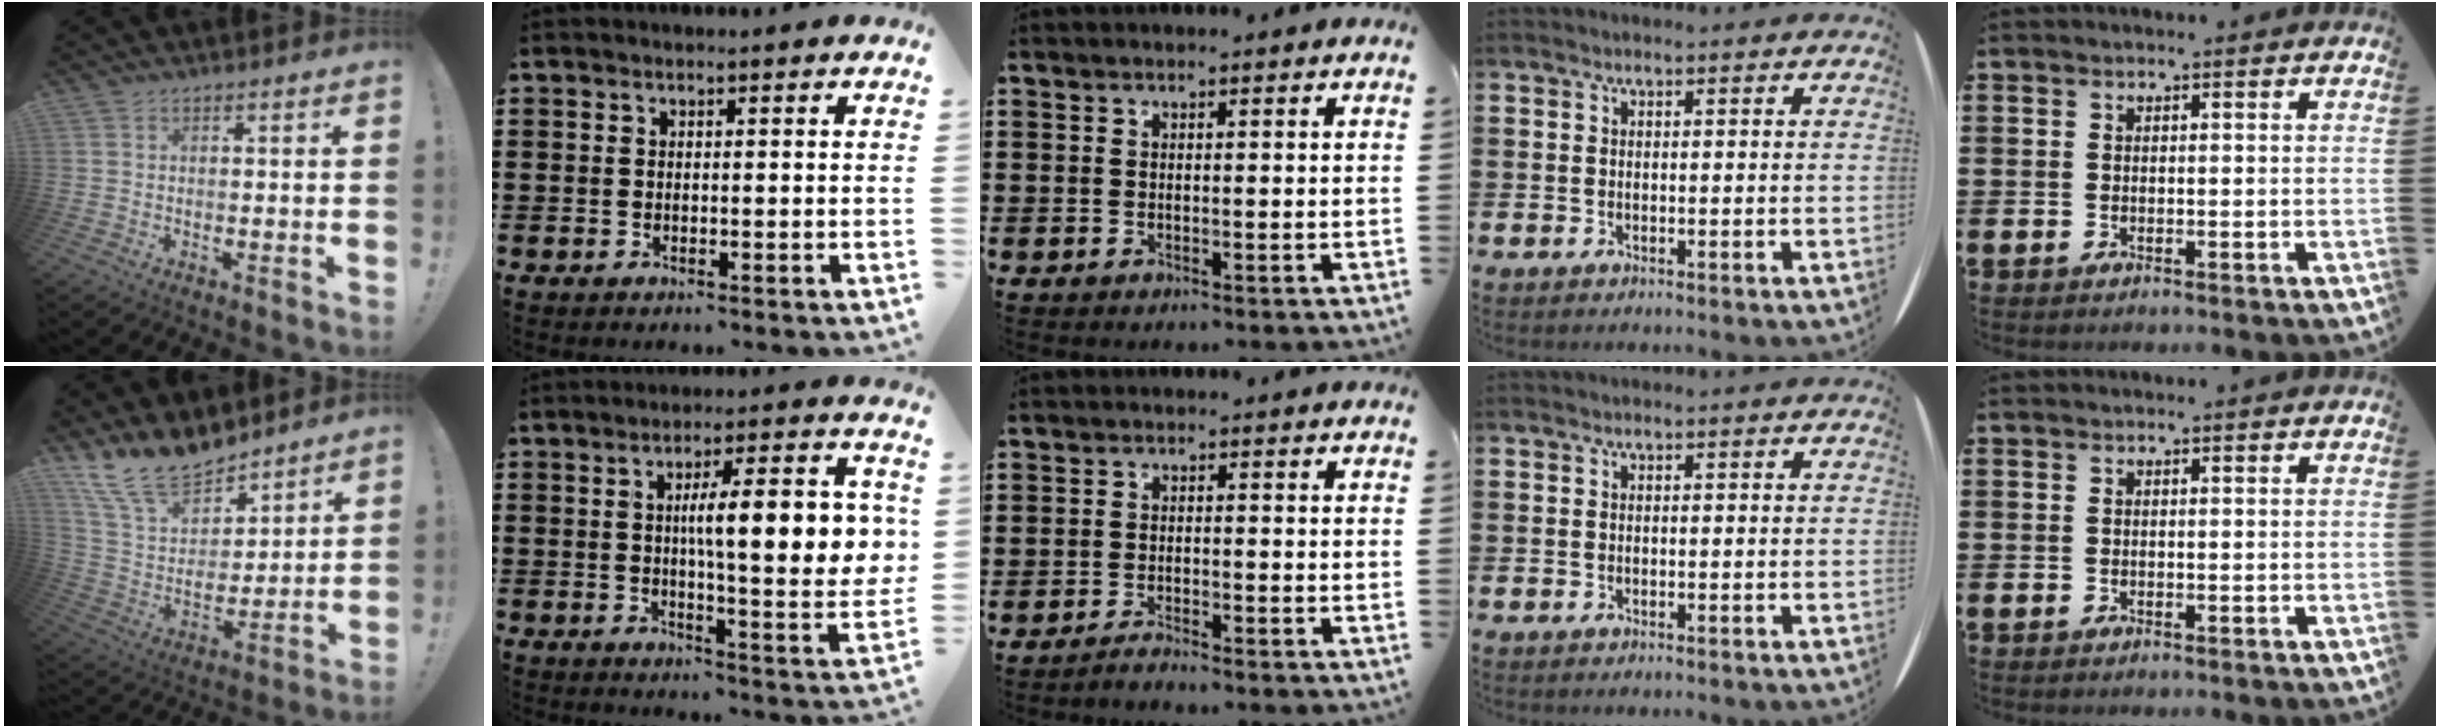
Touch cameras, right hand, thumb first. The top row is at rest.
{"thumb": {"total": 17.2, "force": [13.9, 7.8, 6.4], "torque": [-0.138, -0.105, 0.263]}, "index": {"total": 12.3, "force": [2.0, 2.6, 11.8], "torque": [-0.192, 0.004, 0.026]}, "middle": {"total": 1.7, "force": [-1.6, -0.1, 0.5], "torque": [-0.009, 0.001, -0.031]}}